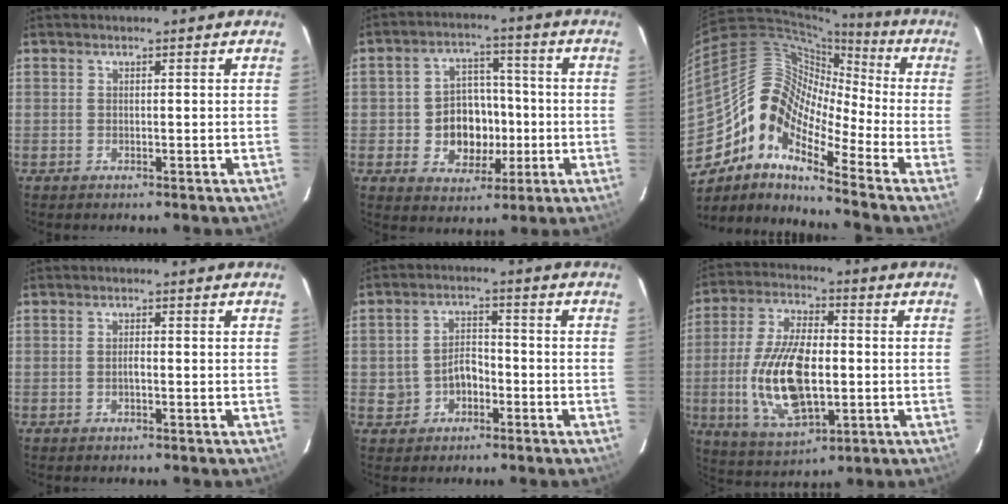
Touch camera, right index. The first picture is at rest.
{"total": 10.1, "force": [-1.7, 8.3, 5.4], "torque": [-0.120, 0.019, -0.011]}
{"total": 13.0, "force": [-6.9, 6.5, 8.8], "torque": [-0.147, 0.014, -0.156]}
{"total": 1.1, "force": [-0.2, 0.2, 1.0], "torque": [-0.021, 0.002, -0.005]}
{"total": 5.3, "force": [-1.8, 4.2, 2.6], "torque": [-0.054, 0.017, -0.017]}
{"total": 17.3, "force": [-2.2, 7.9, 15.2], "torque": [-0.313, -0.006, -0.032]}